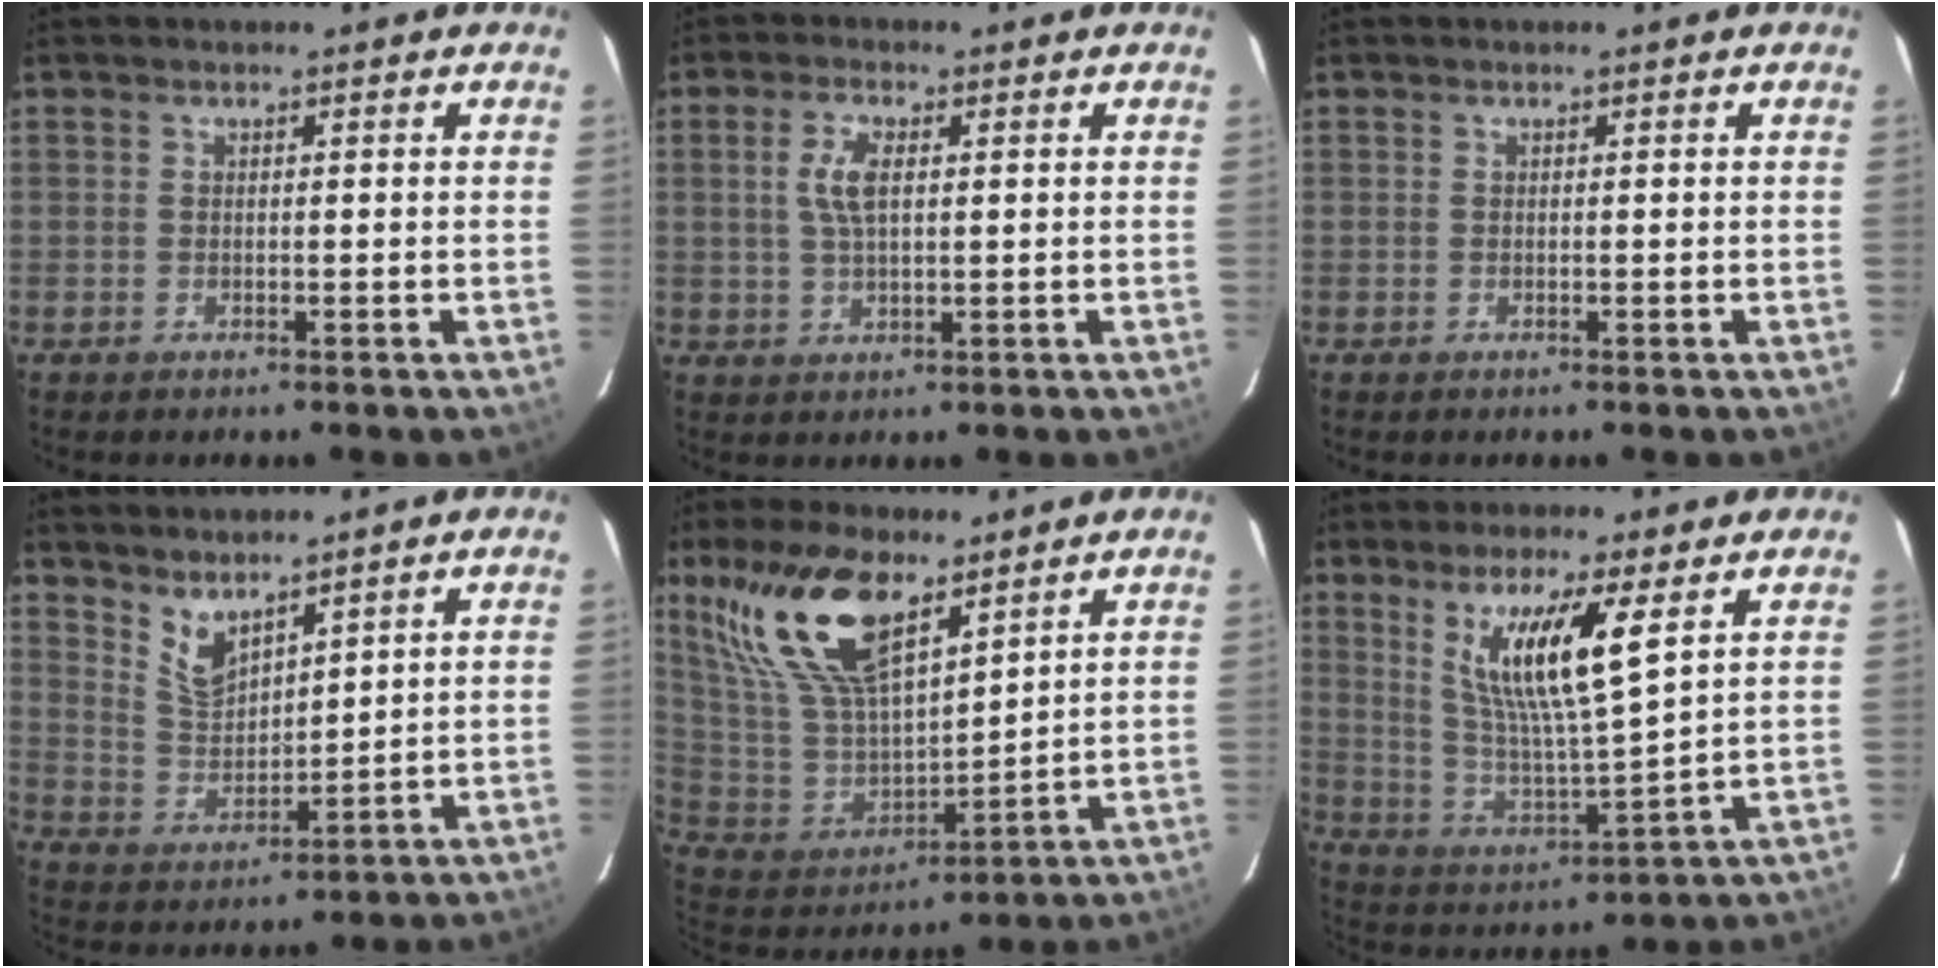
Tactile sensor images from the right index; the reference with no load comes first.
{"total": 5.0, "force": [1.1, 2.1, 4.3], "torque": [-0.085, 0.006, 0.022]}
{"total": 0.0}
{"total": 6.4, "force": [5.1, 2.3, 3.1], "torque": [-0.055, -0.005, 0.106]}
{"total": 18.7, "force": [11.5, 7.8, 12.6], "torque": [-0.254, 0.024, 0.243]}
{"total": 13.0, "force": [6.1, 1.2, 11.4], "torque": [-0.211, -0.013, 0.123]}